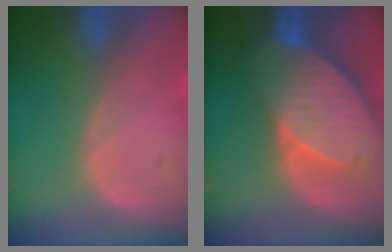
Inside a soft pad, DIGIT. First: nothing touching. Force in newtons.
{"total": 10.4, "press": 9.1, "slide": 5.0}